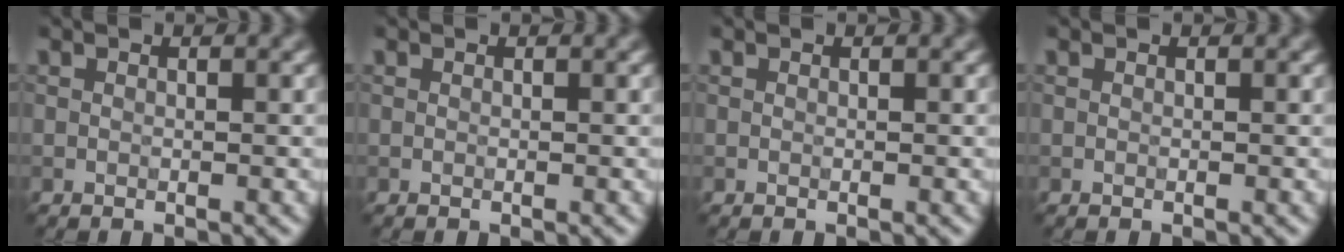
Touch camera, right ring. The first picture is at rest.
{"total": 0.0}
{"total": 0.0}
{"total": 0.0}